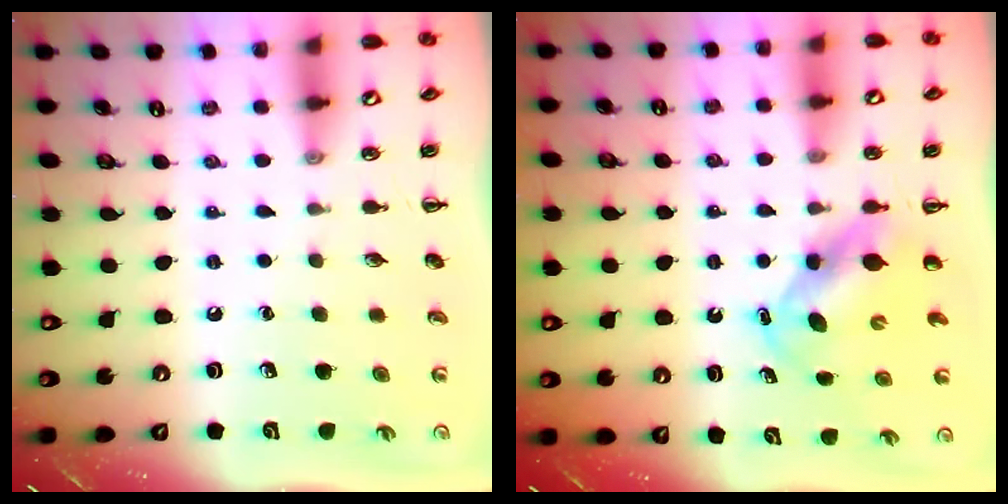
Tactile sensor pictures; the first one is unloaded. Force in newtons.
{"total": 5.7, "press": 5.7, "slide": 0.8}